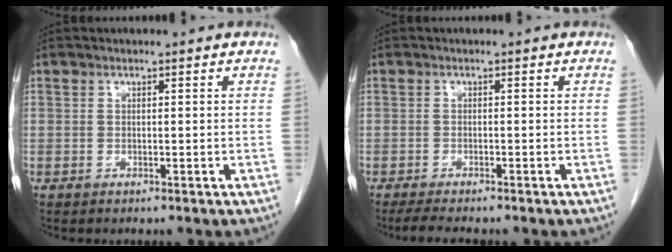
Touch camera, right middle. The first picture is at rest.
{"total": 4.3, "force": [-3.6, 0.5, 2.2], "torque": [-0.039, -0.013, -0.053]}